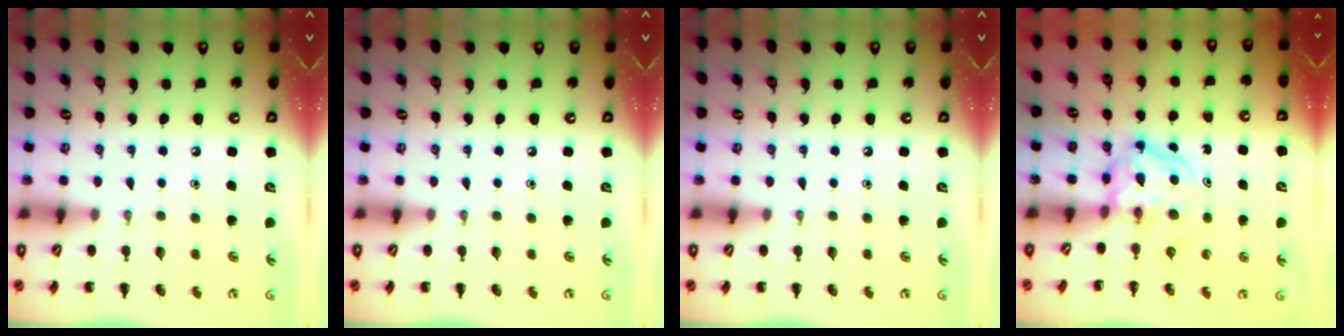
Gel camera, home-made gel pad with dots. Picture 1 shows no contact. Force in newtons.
{"total": 0.0}
{"total": 0.0}
{"total": 3.8, "press": 3.7, "slide": 0.4}